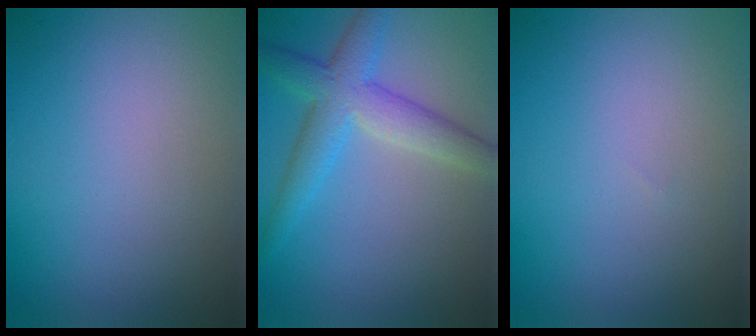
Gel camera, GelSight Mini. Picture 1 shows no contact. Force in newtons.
{"total": 4.6, "press": 4.6, "slide": 0.1}
{"total": 0.0}